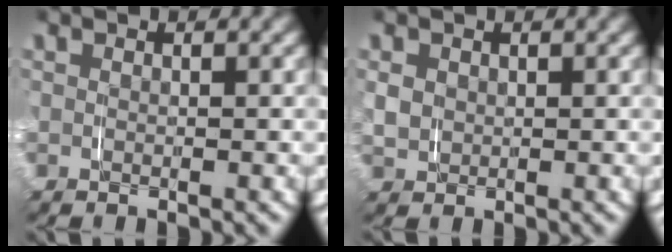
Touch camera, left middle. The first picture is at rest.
{"total": 2.1, "force": [0.2, 1.9, 0.9], "torque": [-0.037, -0.007, 0.014]}